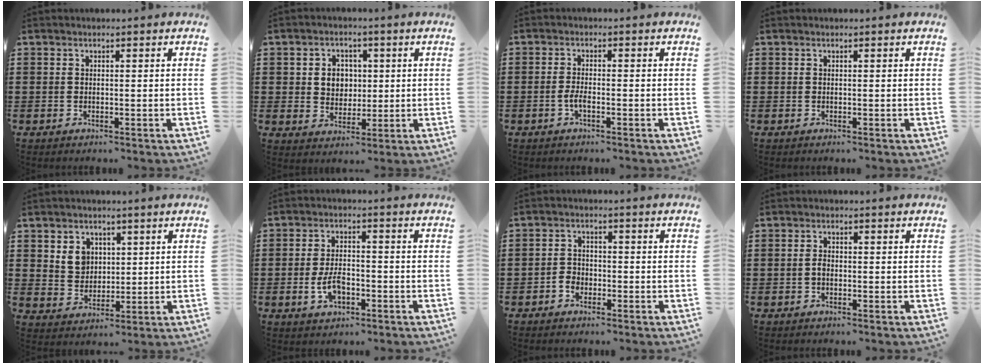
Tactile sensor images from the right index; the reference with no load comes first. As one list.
[{"total": 4.4, "force": [0.6, 4.0, 1.7], "torque": [-0.042, 0.010, 0.005]}, {"total": 2.2, "force": [-0.9, 0.5, 1.9], "torque": [-0.049, -0.004, -0.021]}, {"total": 0.0}, {"total": 4.3, "force": [1.9, 3.6, 1.2], "torque": [-0.032, 0.009, 0.033]}, {"total": 5.2, "force": [-1.9, 2.8, 3.9], "torque": [-0.087, 0.003, -0.038]}, {"total": 2.3, "force": [-1.4, 1.7, 0.6], "torque": [-0.016, 0.003, -0.031]}, {"total": 1.5, "force": [-0.4, 0.8, 1.2], "torque": [-0.031, -0.001, -0.011]}]